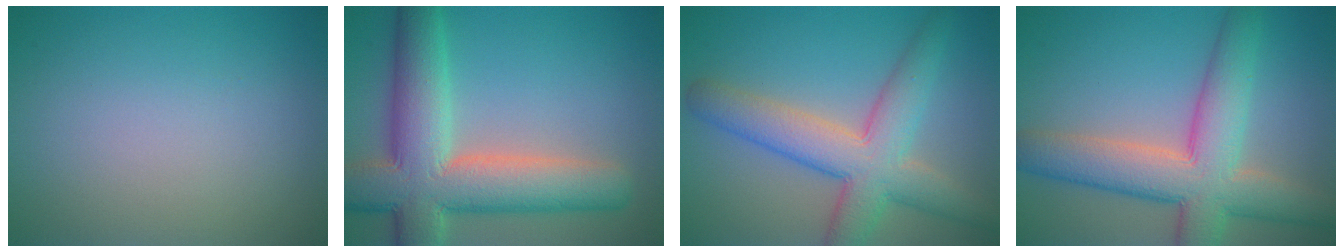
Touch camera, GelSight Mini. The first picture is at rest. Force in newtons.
{"total": 11.0, "press": 11.0, "slide": 0.8}
{"total": 7.2, "press": 7.2, "slide": 0.4}
{"total": 8.8, "press": 8.7, "slide": 0.4}